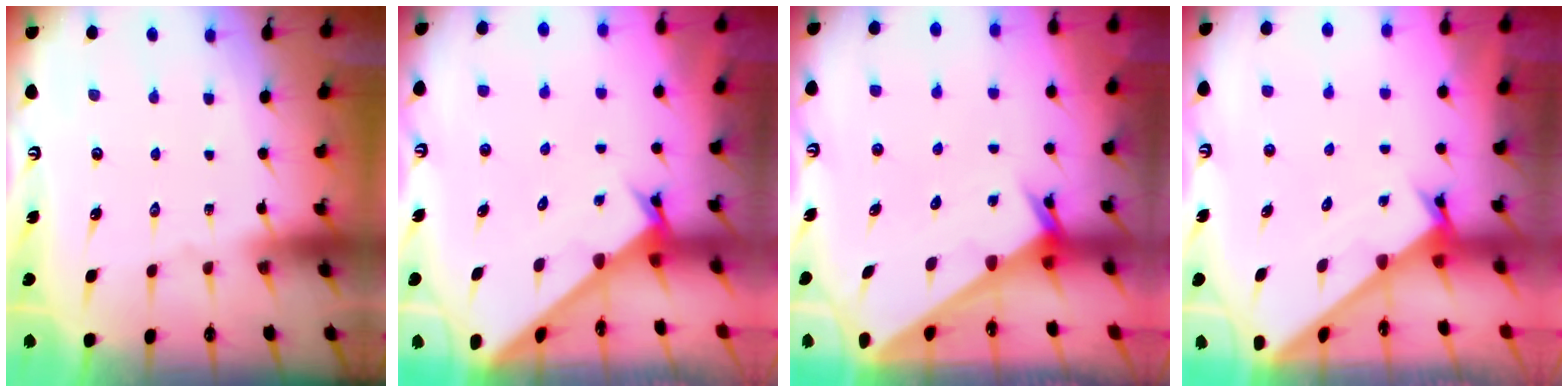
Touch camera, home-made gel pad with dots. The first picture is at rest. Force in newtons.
{"total": 2.4, "press": 2.4, "slide": 0.2}
{"total": 2.4, "press": 2.4, "slide": 0.1}
{"total": 1.7, "press": 1.7, "slide": 0.1}